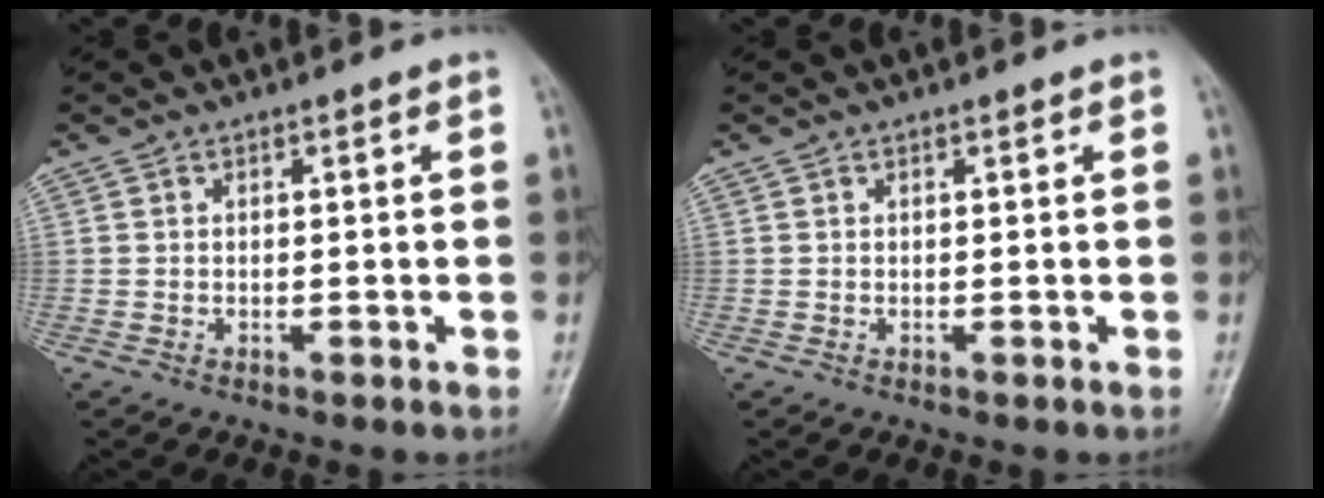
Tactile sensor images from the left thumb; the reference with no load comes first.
{"total": 0.0}